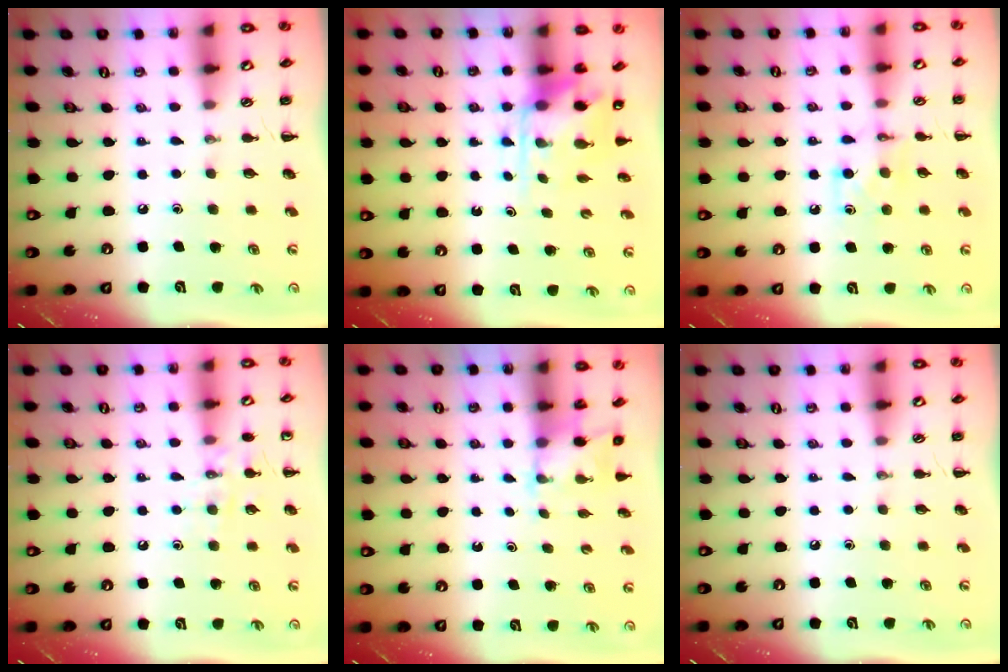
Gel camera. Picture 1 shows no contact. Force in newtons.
{"total": 5.0, "press": 4.9, "slide": 0.8}
{"total": 5.6, "press": 5.5, "slide": 1.2}
{"total": 8.2, "press": 8.1, "slide": 1.4}
{"total": 2.3, "press": 2.2, "slide": 0.7}
{"total": 0.0}